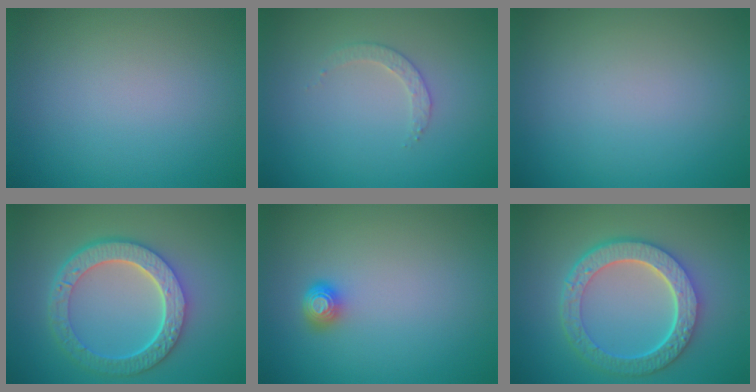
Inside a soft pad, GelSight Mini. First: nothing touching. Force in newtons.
{"total": 1.6, "press": 1.5, "slide": 0.3}
{"total": 0.0}
{"total": 6.4, "press": 4.9, "slide": 4.2}
{"total": 1.6, "press": 1.3, "slide": 0.9}
{"total": 6.8, "press": 5.1, "slide": 4.5}